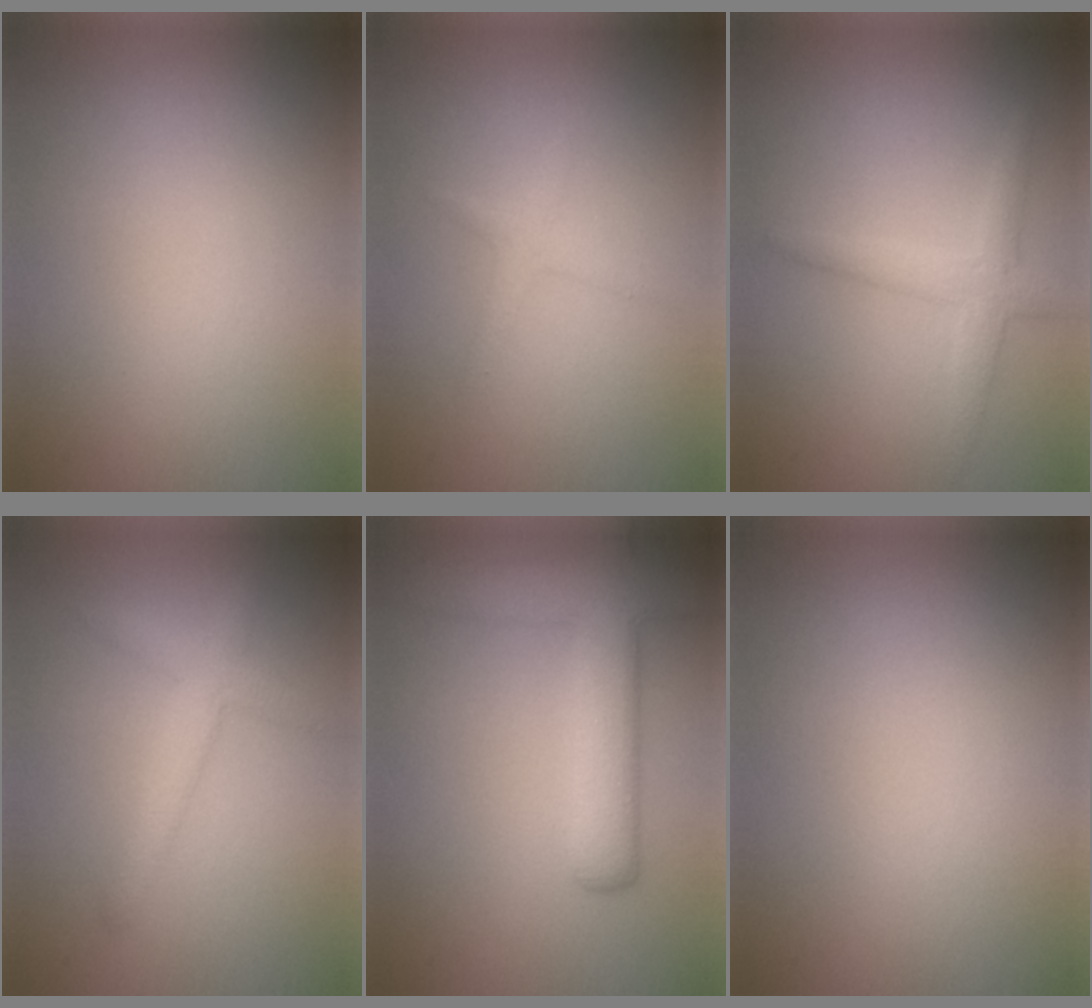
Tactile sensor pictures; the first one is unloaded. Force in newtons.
{"total": 1.3, "press": 1.3, "slide": 0.0}
{"total": 2.6, "press": 2.5, "slide": 0.1}
{"total": 2.8, "press": 2.8, "slide": 0.1}
{"total": 6.3, "press": 6.3, "slide": 0.3}
{"total": 0.0}